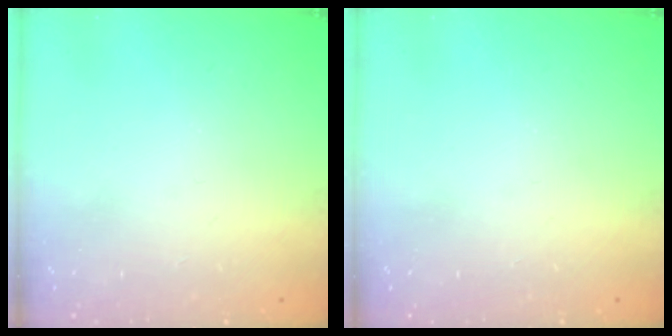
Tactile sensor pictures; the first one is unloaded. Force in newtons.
{"total": 0.0}